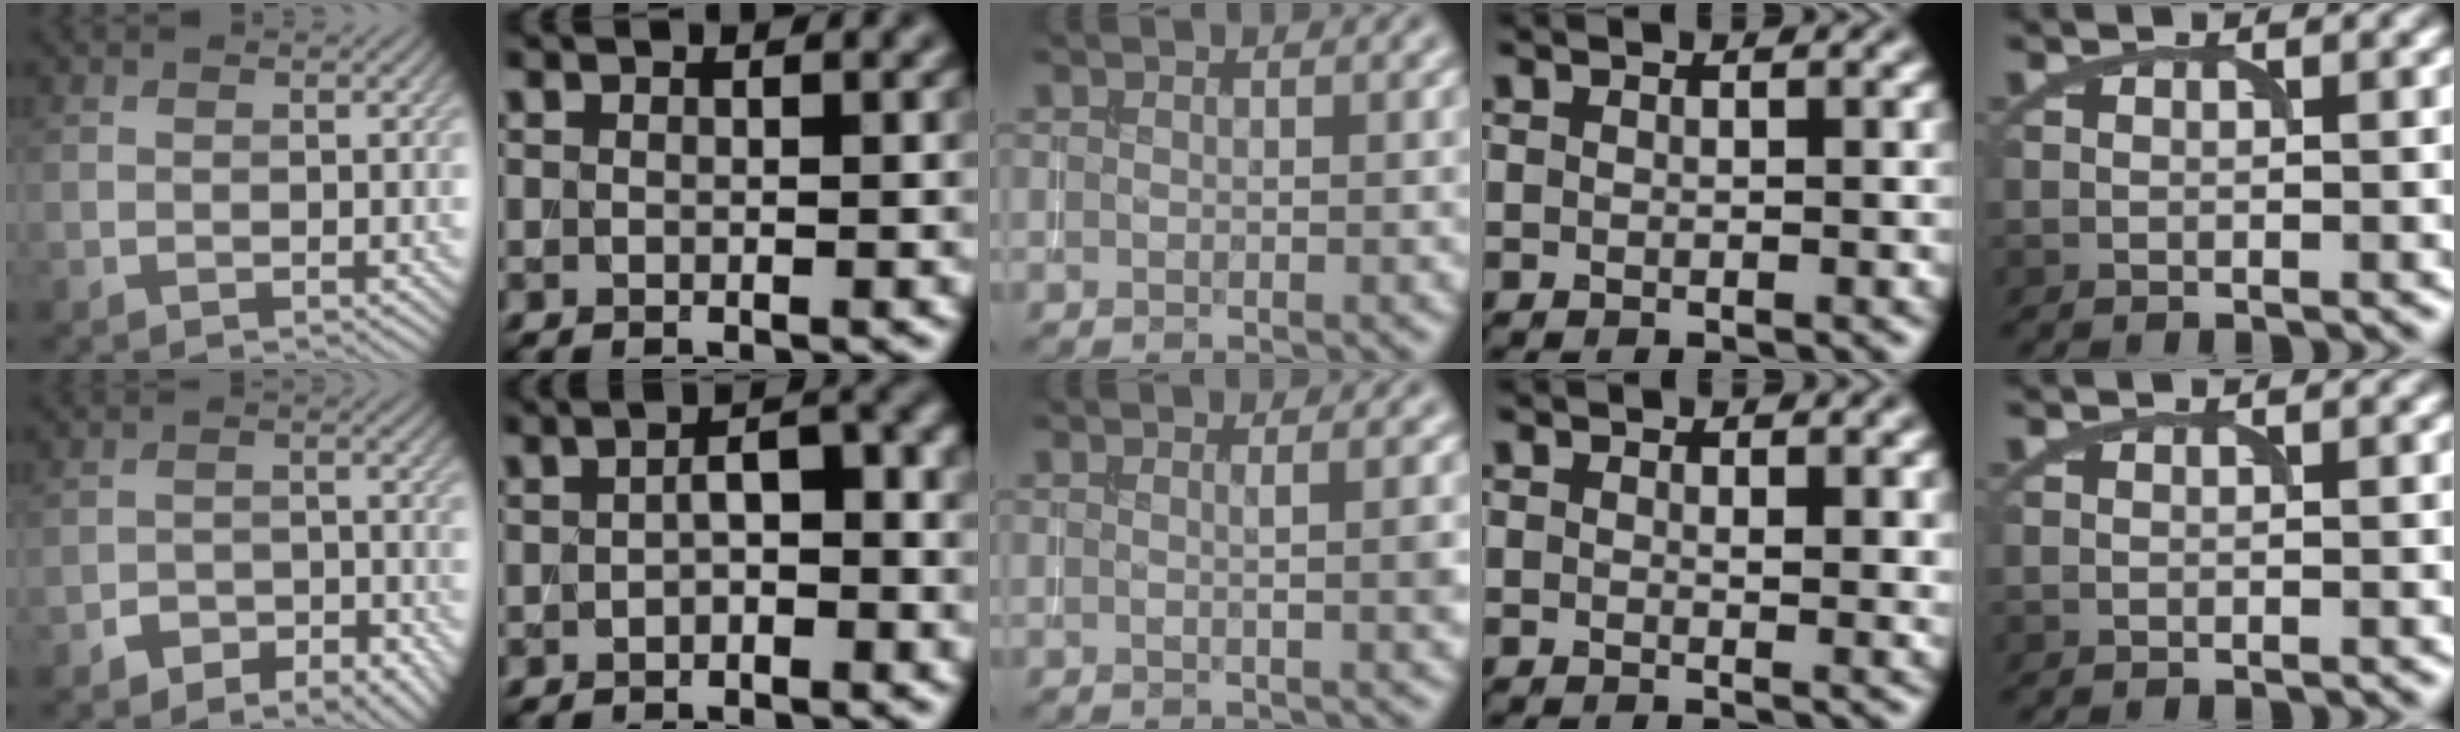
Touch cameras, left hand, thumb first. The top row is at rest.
{"thumb": {"total": 6.6, "force": [-4.2, 3.6, 3.6], "torque": [-0.049, -0.006, -0.070]}, "index": {"total": 3.1, "force": [-0.4, 1.2, 2.8], "torque": [-0.046, 0.010, -0.008]}, "middle": {"total": 1.7, "force": [0.1, 0.3, 1.7], "torque": [-0.017, 0.001, -0.003]}, "ring": {"total": 1.5, "force": [0.8, 0.5, 1.2], "torque": [-0.011, -0.007, 0.015]}}